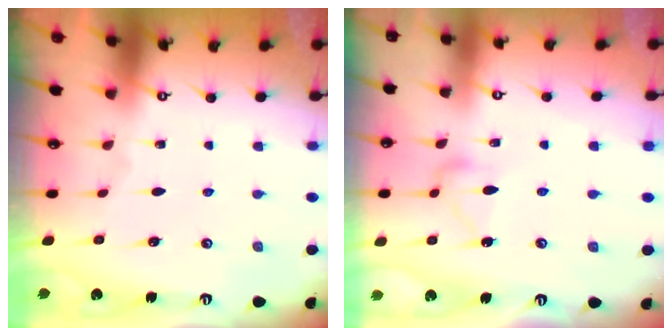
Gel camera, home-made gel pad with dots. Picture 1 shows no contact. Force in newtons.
{"total": 10.5, "press": 10.5, "slide": 0.4}